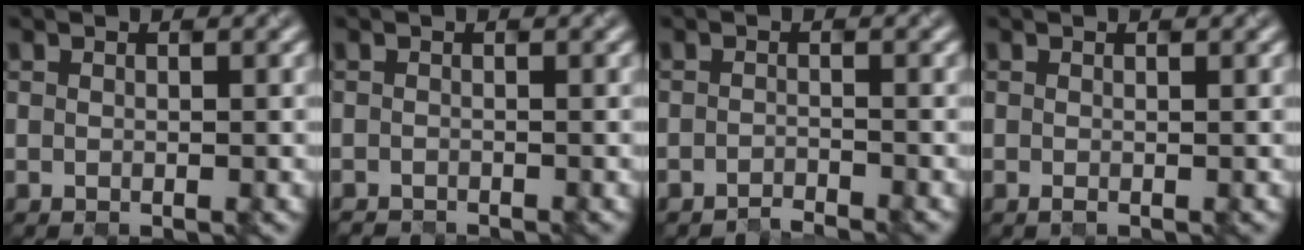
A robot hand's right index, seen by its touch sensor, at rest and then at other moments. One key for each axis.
{"total": 0.5, "fx": -0.4, "fy": 0.0, "fz": -0.3, "tx": 0.010, "ty": -0.002, "tz": -0.011}
{"total": 1.3, "fx": -1.2, "fy": -0.2, "fz": -0.3, "tx": 0.007, "ty": -0.008, "tz": -0.031}
{"total": 0.0}